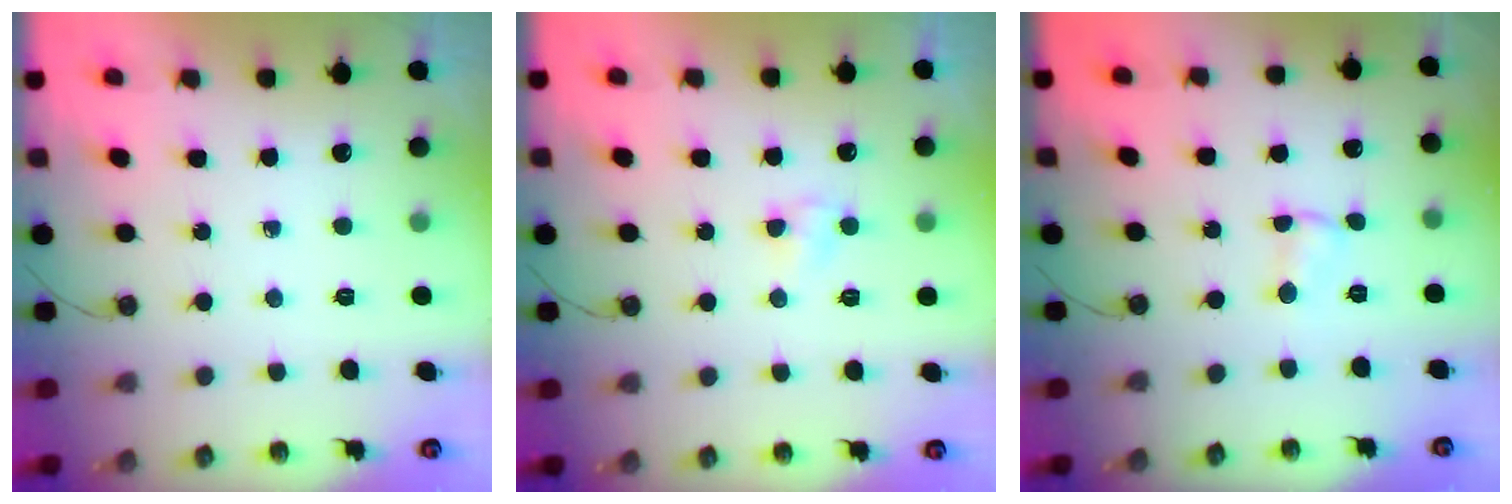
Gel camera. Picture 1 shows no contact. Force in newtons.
{"total": 2.8, "press": 2.8, "slide": 0.3}
{"total": 3.2, "press": 1.0, "slide": 3.0}